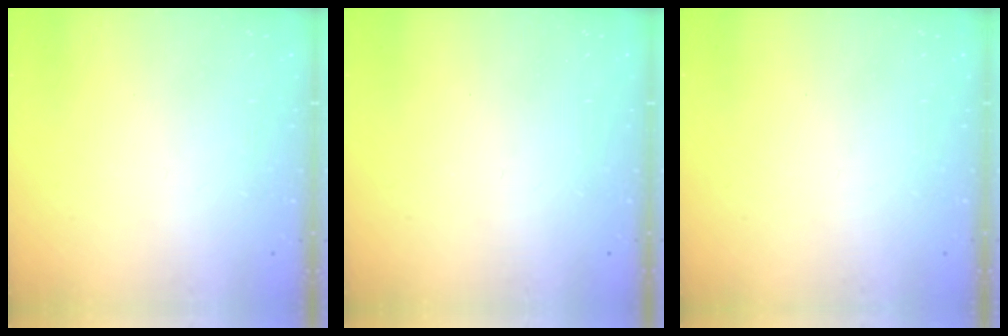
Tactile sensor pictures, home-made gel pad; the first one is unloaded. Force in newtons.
{"total": 0.0}
{"total": 0.0}